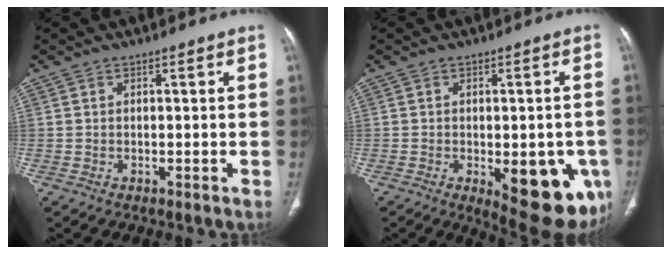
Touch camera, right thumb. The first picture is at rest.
{"total": 16.3, "force": [-5.3, 7.1, 13.7], "torque": [-0.119, -0.003, -0.046]}